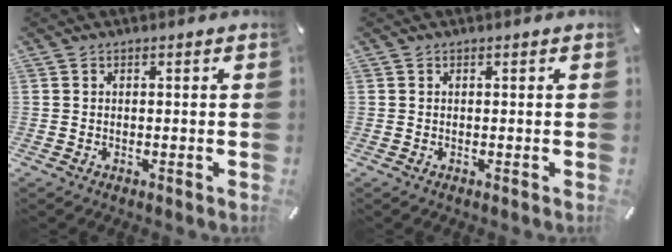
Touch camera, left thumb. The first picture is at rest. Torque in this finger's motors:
{"motor_torque": [-0.01, -0.01, 0.05, -0.04, 0.00]}